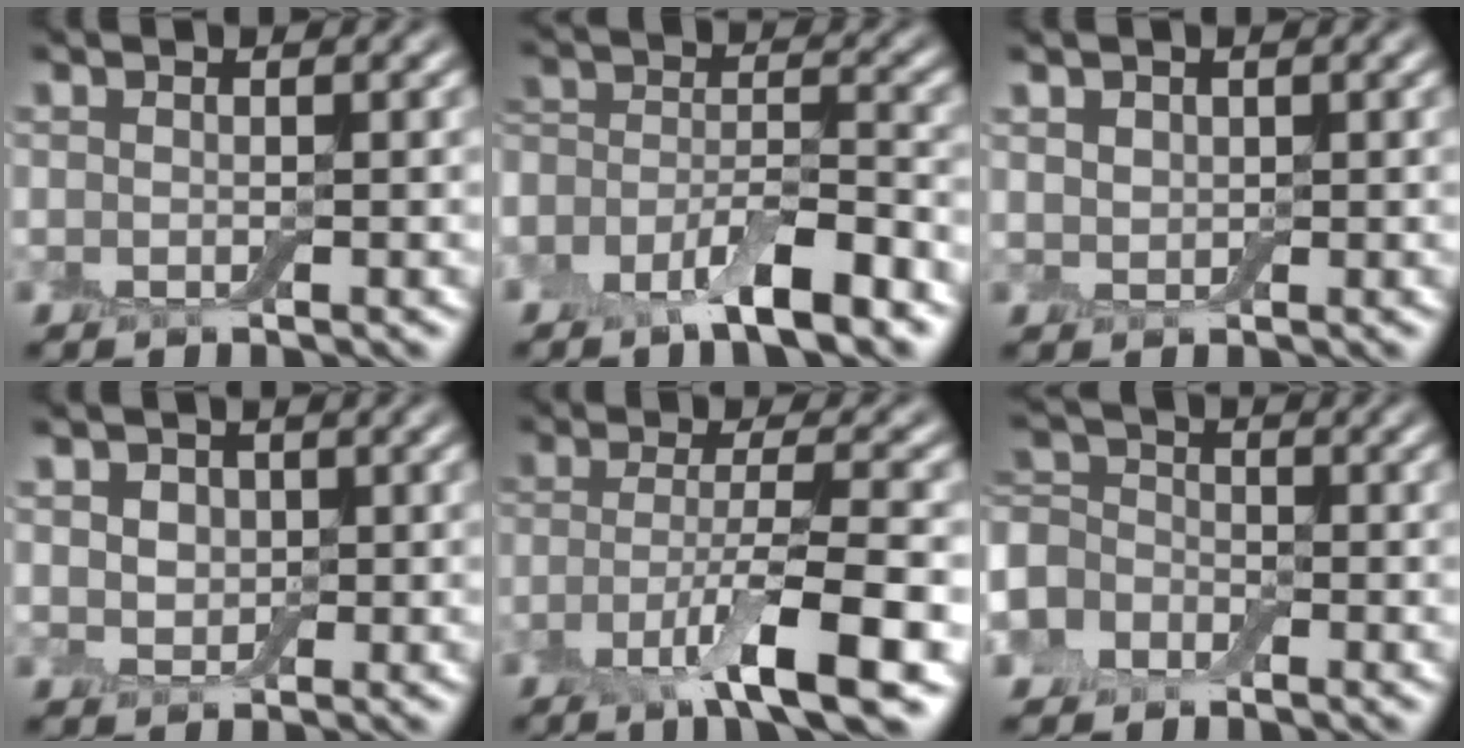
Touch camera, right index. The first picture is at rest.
{"total": 6.8, "force": [-4.2, 2.6, 4.7], "torque": [-0.074, 0.001, -0.082]}
{"total": 1.6, "force": [0.9, 1.2, 0.5], "torque": [-0.010, -0.001, 0.018]}
{"total": 3.4, "force": [1.2, 2.7, 1.8], "torque": [-0.030, 0.011, 0.007]}
{"total": 7.3, "force": [-3.3, 1.3, 6.4], "torque": [-0.110, -0.002, -0.065]}
{"total": 4.7, "force": [-2.3, 3.6, 2.0], "torque": [-0.038, 0.003, -0.055]}